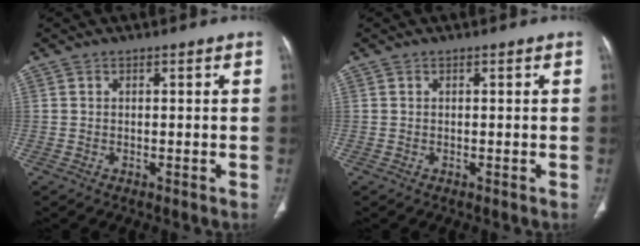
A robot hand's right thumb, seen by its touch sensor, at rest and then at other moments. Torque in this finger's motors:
{"motor_torque": [0.00, 0.00, -0.08, 0.08, 0.00]}